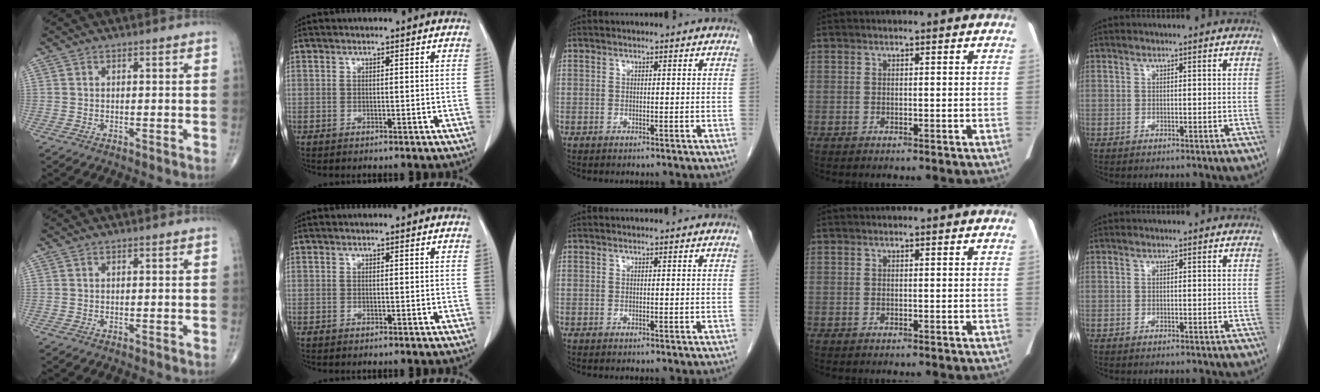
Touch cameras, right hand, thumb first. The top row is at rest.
{}